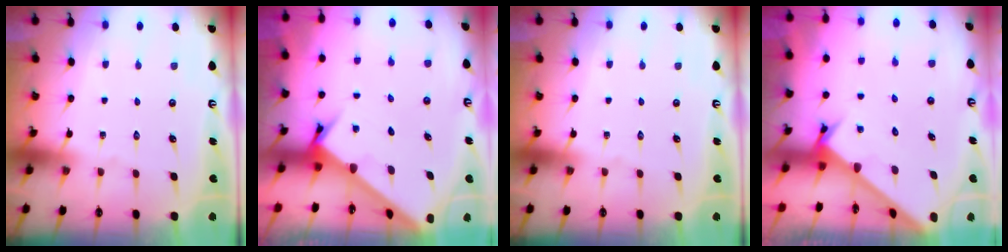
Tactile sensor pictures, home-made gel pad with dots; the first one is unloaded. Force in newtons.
{"total": 2.5, "press": 2.5, "slide": 0.2}
{"total": 0.0}
{"total": 2.6, "press": 2.6, "slide": 0.3}